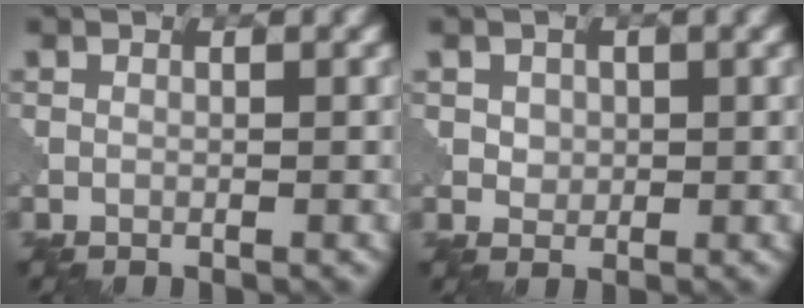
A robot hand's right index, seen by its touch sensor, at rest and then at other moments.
{"total": 1.5, "force": [0.4, 1.3, 0.6], "torque": [-0.011, -0.003, 0.010]}